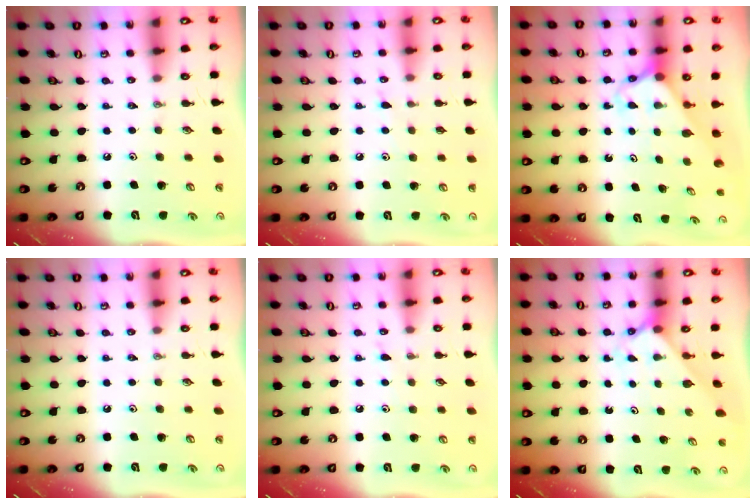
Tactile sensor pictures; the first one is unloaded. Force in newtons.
{"total": 5.7, "press": 5.7, "slide": 0.6}
{"total": 2.6, "press": 2.6, "slide": 0.1}
{"total": 0.0}
{"total": 3.0, "press": 2.9, "slide": 0.4}
{"total": 2.3, "press": 2.3, "slide": 0.2}